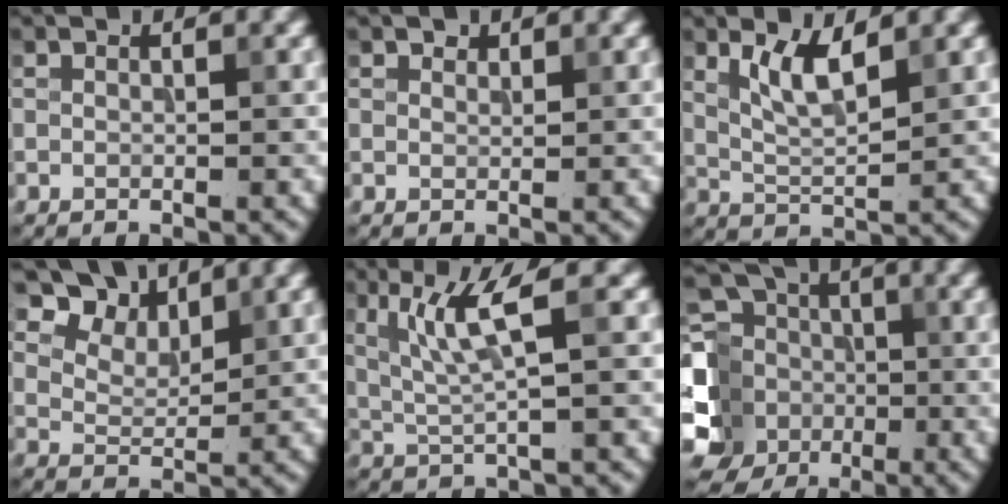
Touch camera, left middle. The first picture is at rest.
{"total": 0.8, "force": [0.7, 0.4, 0.1], "torque": [-0.003, 0.000, 0.011]}
{"total": 3.6, "force": [1.8, 1.0, 2.9], "torque": [-0.064, -0.004, 0.037]}
{"total": 5.3, "force": [3.9, 2.8, 2.4], "torque": [-0.048, -0.001, 0.073]}
{"total": 4.5, "force": [1.5, 0.4, 4.2], "torque": [-0.091, -0.003, 0.036]}
{"total": 8.9, "force": [-1.9, 7.6, 4.2], "torque": [-0.097, 0.004, -0.049]}